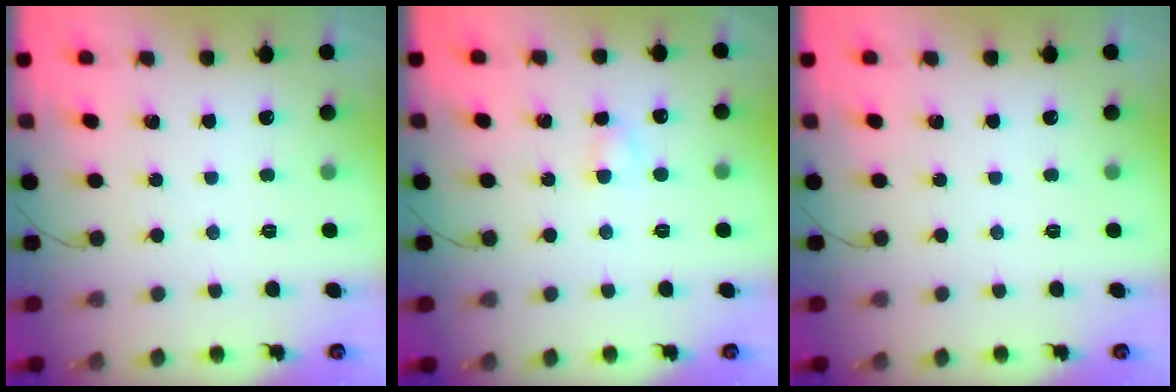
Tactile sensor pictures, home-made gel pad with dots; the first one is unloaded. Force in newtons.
{"total": 2.7, "press": 2.5, "slide": 1.2}
{"total": 0.0}